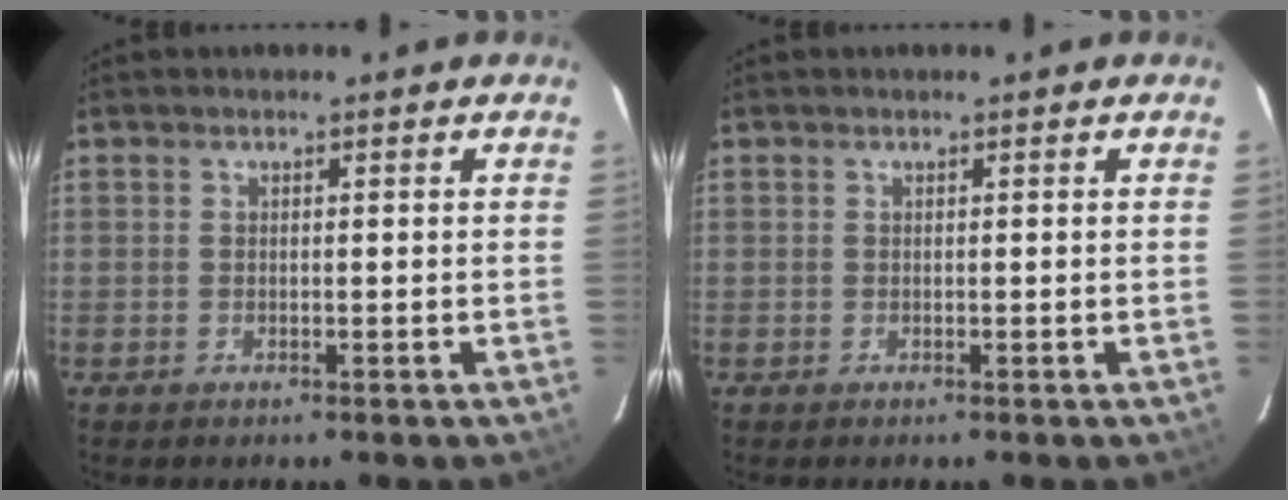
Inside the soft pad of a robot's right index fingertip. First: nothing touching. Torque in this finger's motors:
{"motor_torque": [0.00, 0.00, 0.03, 0.00]}